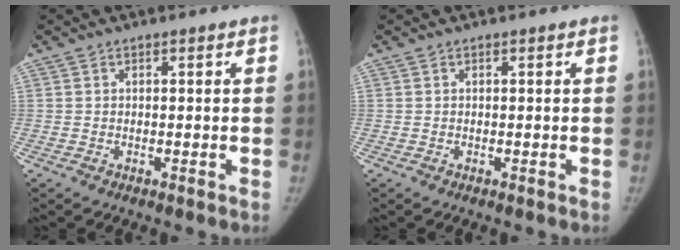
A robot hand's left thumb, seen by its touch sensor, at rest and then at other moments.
{"total": 0.0}